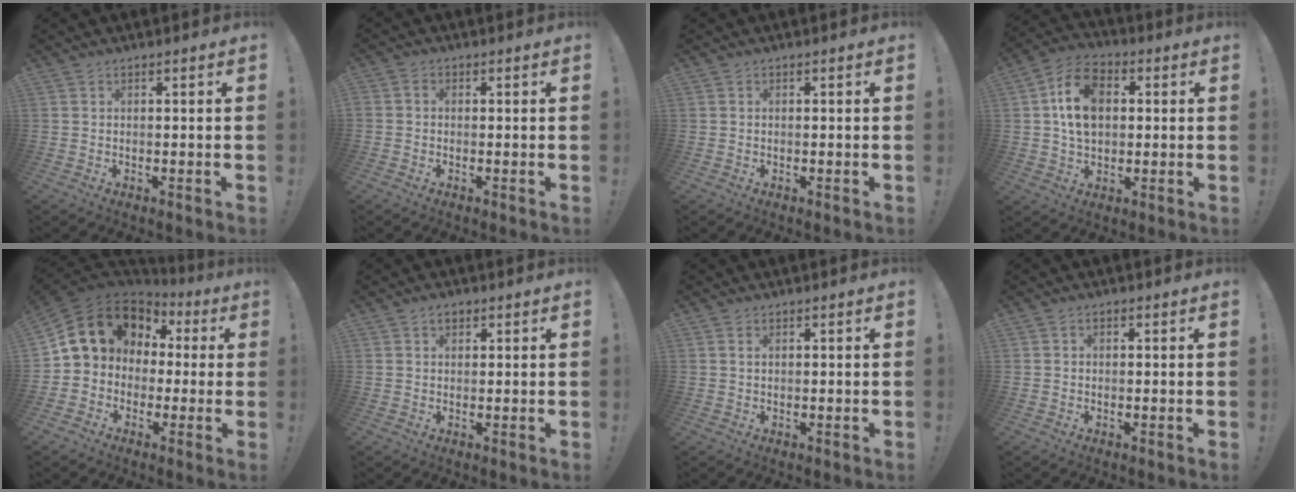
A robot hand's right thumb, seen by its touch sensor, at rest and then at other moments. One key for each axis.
{"total": 1.2, "fx": -0.6, "fy": 0.8, "fz": 0.6, "tx": -0.014, "ty": 0.005, "tz": -0.011}
{"total": 0.0}
{"total": 13.2, "fx": 2.1, "fy": 9.3, "fz": 9.1, "tx": -0.143, "ty": 0.008, "tz": 0.040}
{"total": 14.1, "fx": 4.0, "fy": 11.8, "fz": 6.5, "tx": -0.111, "ty": -0.008, "tz": 0.095}
{"total": 2.3, "fx": 1.2, "fy": 1.5, "fz": 1.2, "tx": -0.012, "ty": -0.001, "tz": 0.020}
{"total": 0.9, "fx": 0.4, "fy": 0.5, "fz": 0.7, "tx": -0.007, "ty": 0.000, "tz": 0.007}
{"total": 0.8, "fx": -0.2, "fy": 0.6, "fz": 0.4, "tx": -0.006, "ty": 0.003, "tz": -0.003}